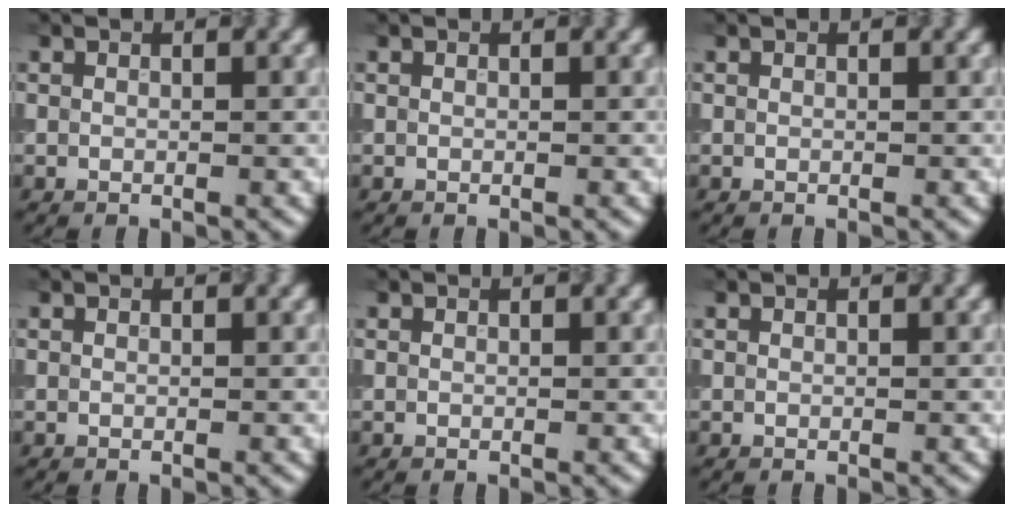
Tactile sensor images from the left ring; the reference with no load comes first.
{"total": 0.0}
{"total": 0.0}
{"total": 0.0}
{"total": 0.0}
{"total": 0.0}